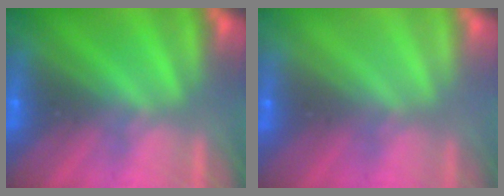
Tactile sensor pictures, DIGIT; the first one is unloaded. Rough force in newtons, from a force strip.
{"total": 2.9}